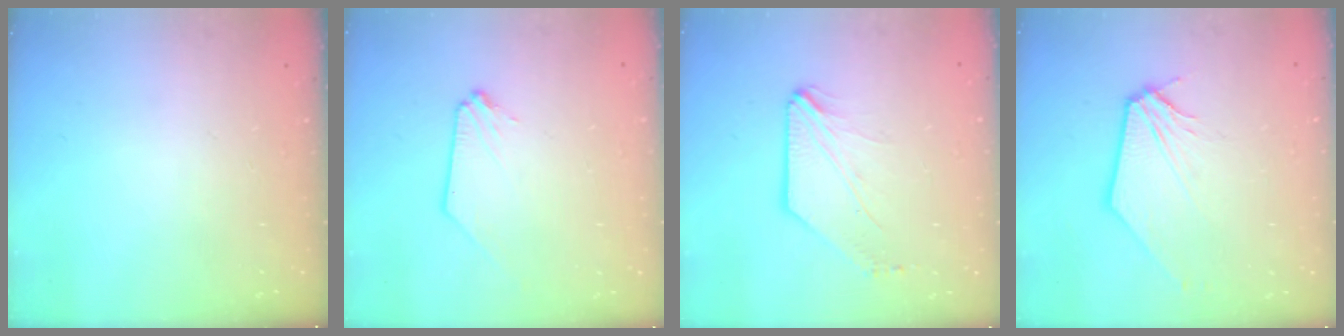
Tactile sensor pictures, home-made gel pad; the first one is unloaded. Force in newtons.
{"total": 0.0}
{"total": 1.7, "press": 1.7, "slide": 0.3}
{"total": 2.5, "press": 2.5, "slide": 0.3}